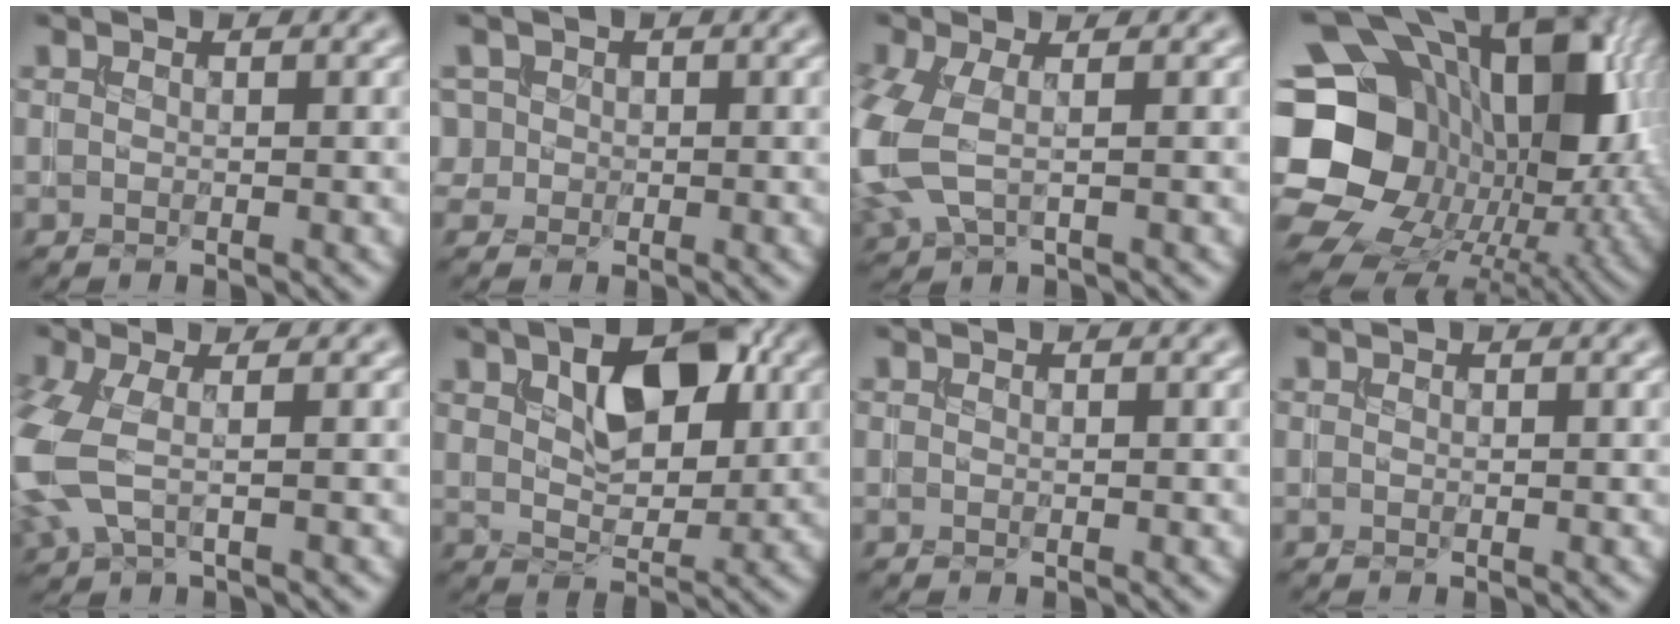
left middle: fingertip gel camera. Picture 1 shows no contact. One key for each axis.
{"total": 2.6, "fx": 0.4, "fy": 2.4, "fz": 0.7, "tx": -0.006, "ty": 0.013, "tz": 0.003}
{"total": 6.0, "fx": -0.4, "fy": 3.4, "fz": 4.9, "tx": -0.142, "ty": -0.005, "tz": -0.012}
{"total": 23.6, "fx": 1.6, "fy": 19.1, "fz": 13.8, "tx": -0.270, "ty": 0.000, "tz": 0.001}
{"total": 5.3, "fx": -0.4, "fy": 2.7, "fz": 4.6, "tx": -0.135, "ty": -0.002, "tz": -0.015}
{"total": 6.6, "fx": 2.4, "fy": 3.7, "fz": 5.0, "tx": -0.084, "ty": 0.001, "tz": 0.035}
{"total": 0.0}
{"total": 0.0}